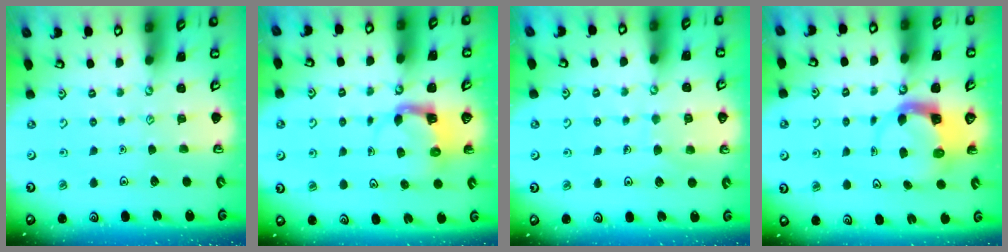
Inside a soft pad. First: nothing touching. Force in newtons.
{"total": 3.9, "press": 3.9, "slide": 0.6}
{"total": 6.4, "press": 6.4, "slide": 0.3}
{"total": 3.9, "press": 3.9, "slide": 0.5}